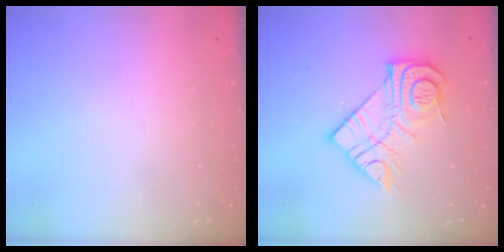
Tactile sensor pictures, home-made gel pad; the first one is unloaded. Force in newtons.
{"total": 16.3, "press": 16.2, "slide": 1.1}